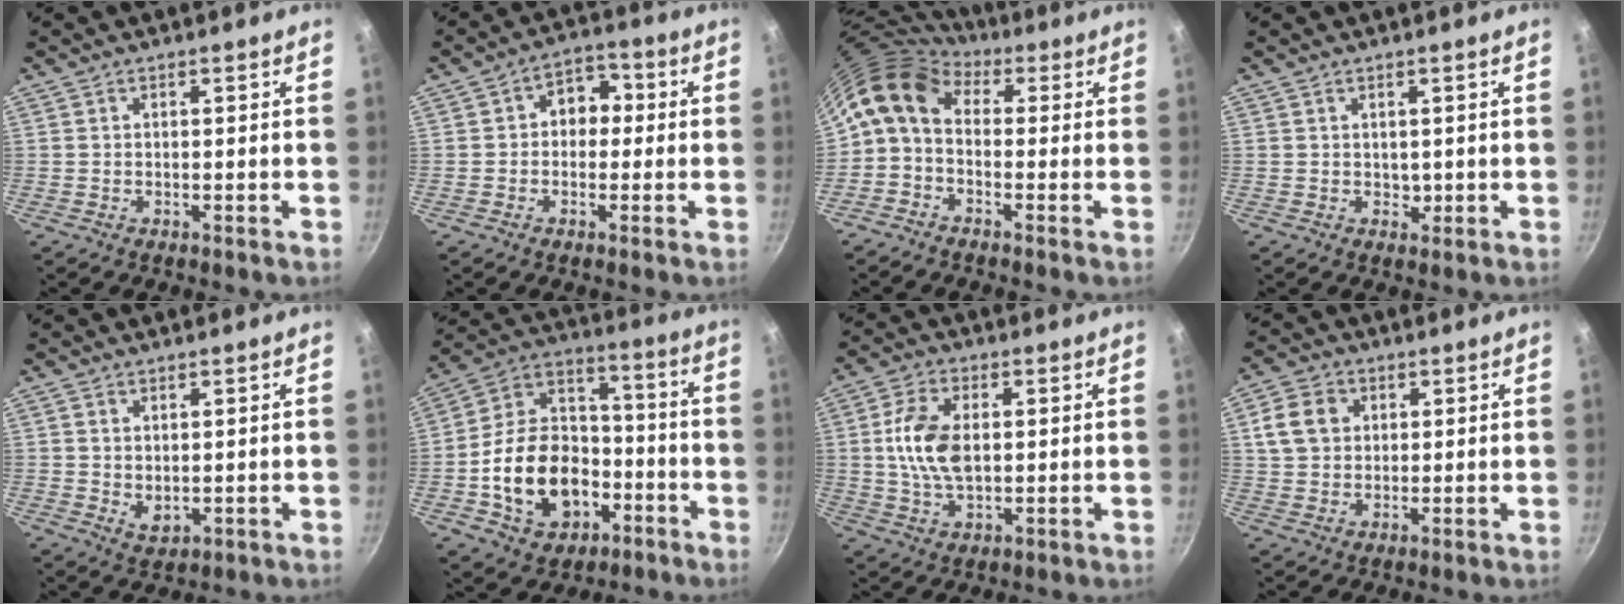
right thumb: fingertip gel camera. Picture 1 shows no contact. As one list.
[{"total": 6.6, "force": [0.2, 5.3, 4.0], "torque": [-0.007, 0.019, -0.008]}, {"total": 9.8, "force": [0.8, 6.8, 7.0], "torque": [-0.129, 0.029, -0.008]}, {"total": 1.3, "force": [0.5, 1.1, 0.5], "torque": [0.000, -0.002, 0.010]}, {"total": 3.2, "force": [0.6, 2.2, 2.2], "torque": [-0.036, -0.009, 0.016]}, {"total": 19.9, "force": [-6.4, 14.6, 11.9], "torque": [-0.179, 0.071, -0.097]}, {"total": 10.2, "force": [1.1, 6.0, 8.2], "torque": [-0.151, 0.005, 0.019]}, {"total": 7.5, "force": [2.2, 6.1, 3.9], "torque": [-0.054, 0.002, 0.034]}]